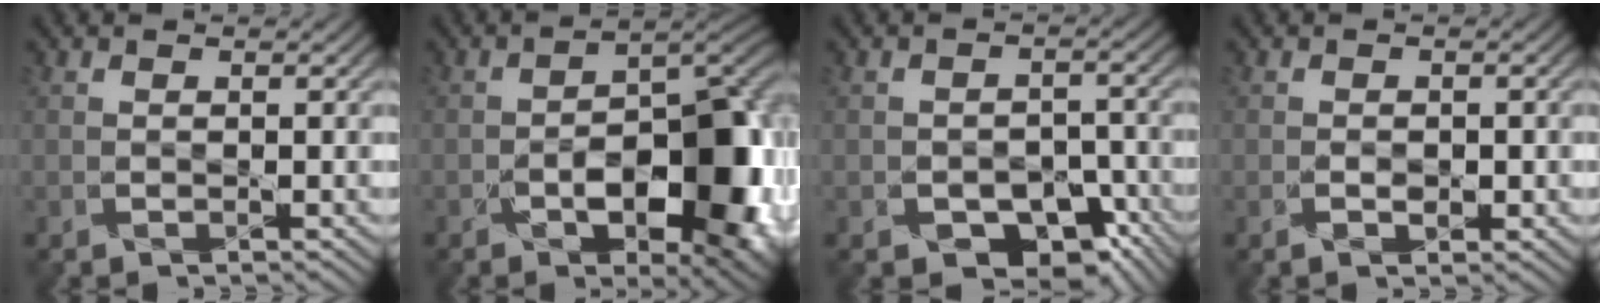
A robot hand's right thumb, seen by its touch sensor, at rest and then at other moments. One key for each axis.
{"total": 13.9, "fx": -4.5, "fy": 6.7, "fz": 11.3, "tx": -0.149, "ty": -0.019, "tz": -0.064}
{"total": 8.6, "fx": -5.4, "fy": 5.6, "fz": 3.7, "tx": -0.043, "ty": -0.014, "tz": -0.069}
{"total": 1.1, "fx": -0.4, "fy": 0.6, "fz": 0.8, "tx": -0.015, "ty": -0.003, "tz": -0.005}